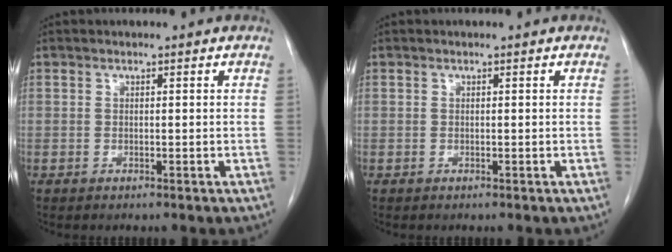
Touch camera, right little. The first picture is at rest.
{"total": 0.0}